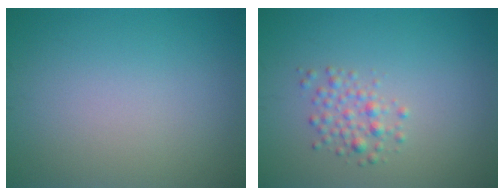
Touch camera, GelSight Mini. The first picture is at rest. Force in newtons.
{"total": 1.9, "press": 1.9, "slide": 0.1}